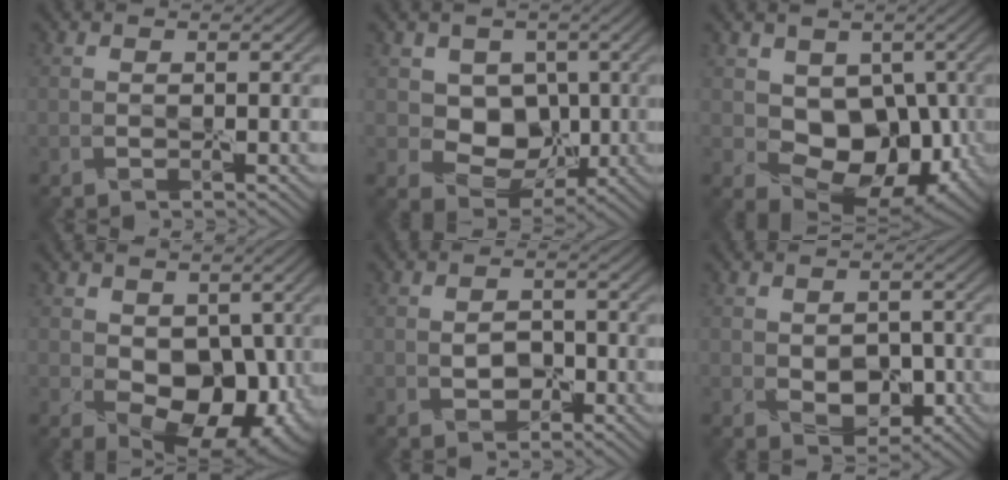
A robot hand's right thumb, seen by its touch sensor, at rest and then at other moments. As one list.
[{"total": 4.6, "force": [1.2, 4.2, 1.5], "torque": [-0.031, -0.003, 0.004]}, {"total": 8.2, "force": [0.3, 6.5, 5.0], "torque": [-0.051, -0.014, 0.003]}, {"total": 9.9, "force": [-0.3, 6.9, 7.1], "torque": [-0.084, -0.030, 0.010]}, {"total": 0.8, "force": [-0.4, 0.7, 0.0], "torque": [0.005, 0.008, -0.011]}, {"total": 2.6, "force": [-0.6, 2.1, 1.5], "torque": [-0.016, -0.005, -0.008]}]